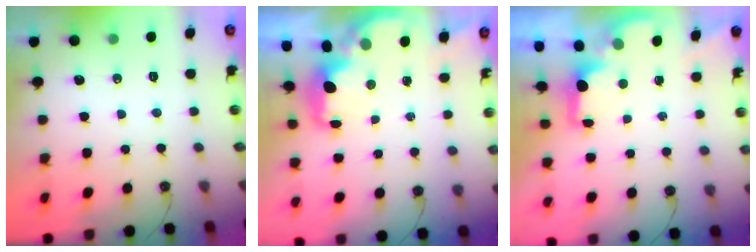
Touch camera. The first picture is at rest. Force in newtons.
{"total": 3.0, "press": 3.0, "slide": 0.4}
{"total": 1.6, "press": 1.4, "slide": 0.7}